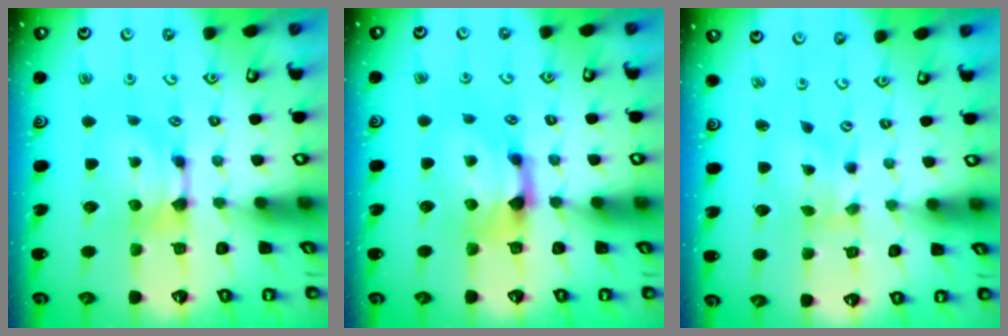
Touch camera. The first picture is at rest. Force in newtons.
{"total": 2.3, "press": 1.8, "slide": 1.4}
{"total": 2.7, "press": 2.6, "slide": 1.0}